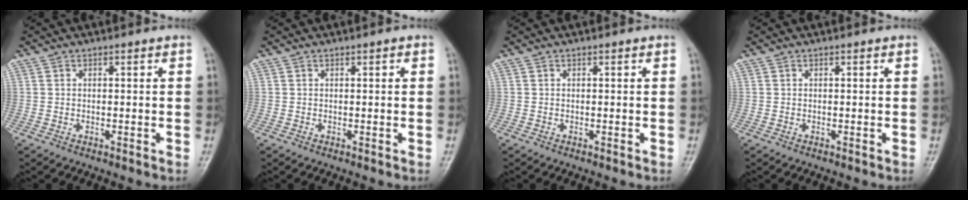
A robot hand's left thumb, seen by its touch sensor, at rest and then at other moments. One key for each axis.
{"total": 0.5, "fx": 0.2, "fy": 0.2, "fz": 0.4, "tx": -0.005, "ty": 0.001, "tz": 0.002}
{"total": 0.0}
{"total": 0.0}